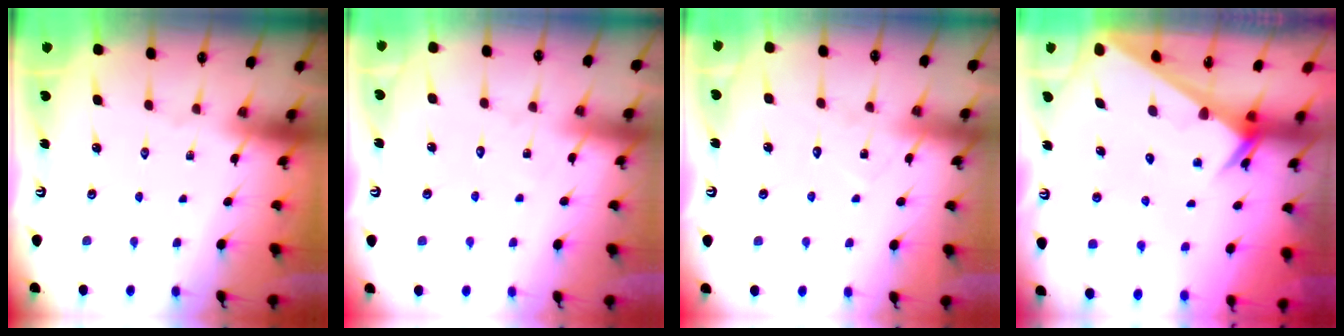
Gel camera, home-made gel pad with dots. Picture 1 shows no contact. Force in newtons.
{"total": 4.0, "press": 4.0, "slide": 0.3}
{"total": 8.1, "press": 8.1, "slide": 0.4}
{"total": 2.5, "press": 2.5, "slide": 0.1}